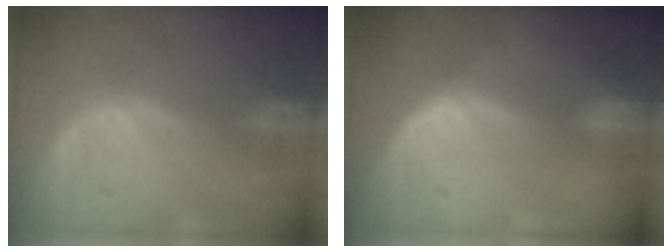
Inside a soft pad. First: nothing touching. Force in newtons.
{"total": 2.5, "press": 2.0, "slide": 1.6}